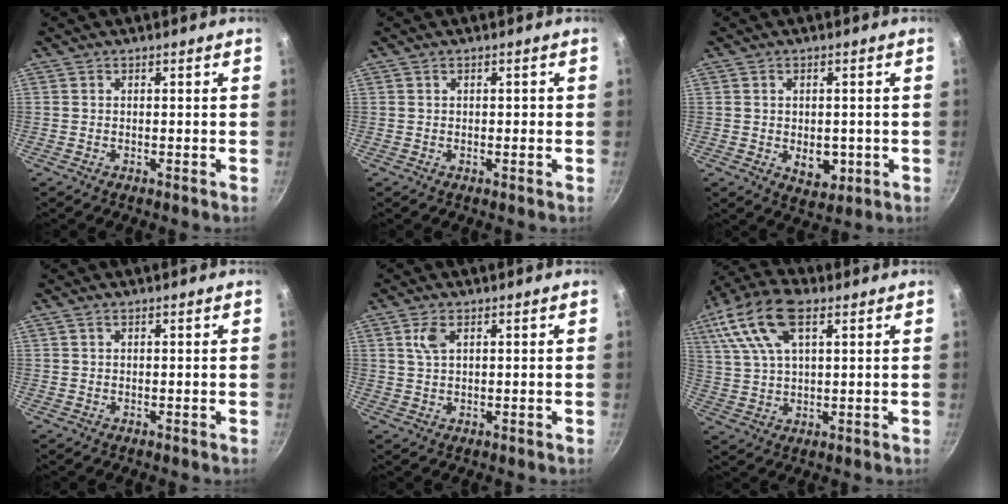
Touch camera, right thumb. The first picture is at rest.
{"total": 1.0, "force": [0.0, 0.5, 0.8], "torque": [-0.005, 0.003, 0.000]}
{"total": 5.7, "force": [-1.0, 3.8, 4.2], "torque": [-0.042, -0.006, -0.005]}
{"total": 0.7, "force": [0.5, 0.3, 0.5], "torque": [-0.009, 0.001, 0.011]}
{"total": 3.2, "force": [1.4, 1.6, 2.4], "torque": [-0.049, -0.004, 0.028]}
{"total": 15.1, "force": [6.7, 7.3, 11.4], "torque": [-0.229, 0.005, 0.121]}